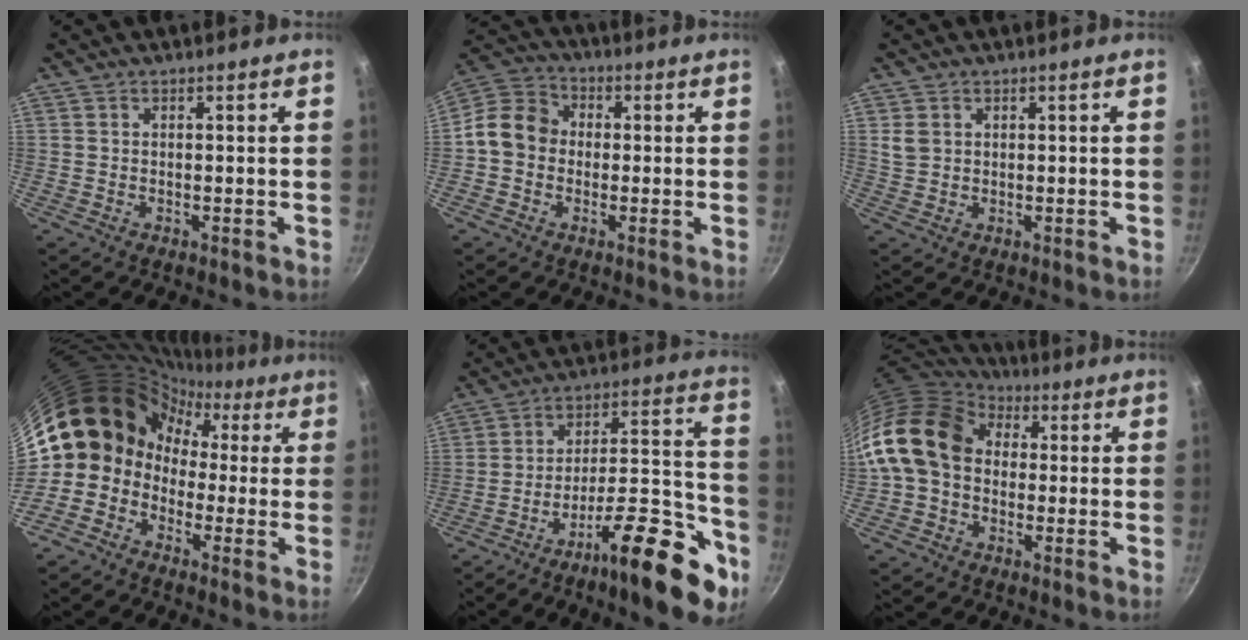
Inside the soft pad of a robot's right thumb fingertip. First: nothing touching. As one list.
[{"total": 9.5, "force": [-0.6, 8.1, 4.8], "torque": [-0.058, 0.025, -0.036]}, {"total": 3.0, "force": [1.0, 2.3, 1.5], "torque": [-0.022, 0.001, 0.024]}, {"total": 14.0, "force": [-0.1, 13.0, 5.1], "torque": [-0.059, 0.049, -0.031]}, {"total": 22.1, "force": [-12.1, 6.7, 17.2], "torque": [-0.205, 0.081, -0.194]}, {"total": 16.9, "force": [1.8, 13.1, 10.4], "torque": [-0.179, 0.033, 0.017]}]